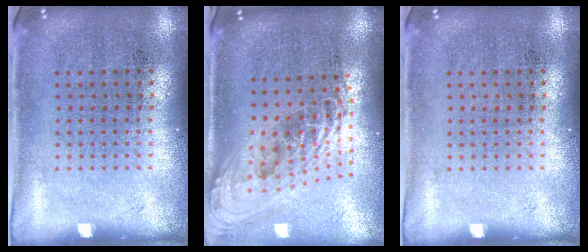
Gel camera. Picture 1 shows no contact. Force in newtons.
{"total": 2.3, "press": 1.6, "slide": 1.6}
{"total": 0.0}